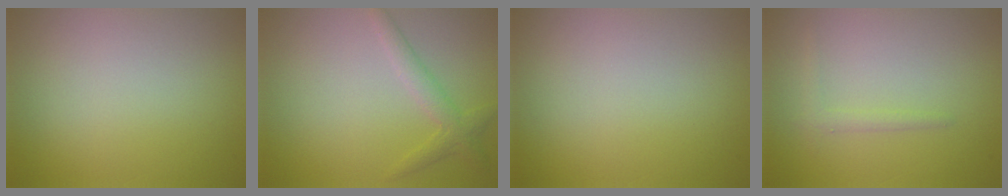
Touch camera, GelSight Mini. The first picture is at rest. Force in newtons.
{"total": 1.9, "press": 1.9, "slide": 0.1}
{"total": 0.0}
{"total": 1.1, "press": 1.1, "slide": 0.1}